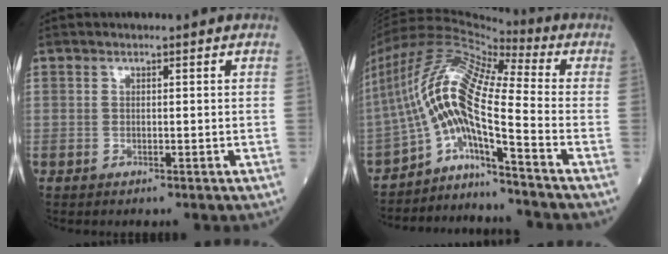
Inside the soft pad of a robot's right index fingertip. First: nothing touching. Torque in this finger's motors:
{"motor_torque": [1.41, -0.73, 1.05, 0.21]}